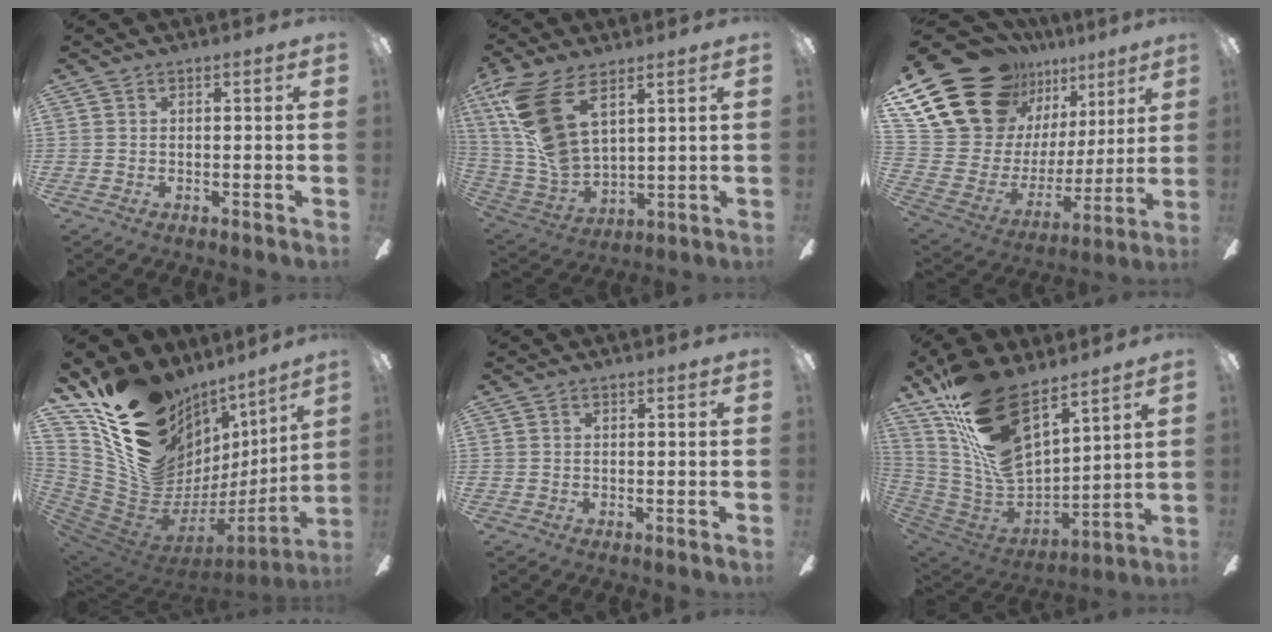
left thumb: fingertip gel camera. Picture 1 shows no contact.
{"total": 18.0, "force": [8.7, 8.3, 13.4], "torque": [-0.305, -0.034, 0.158]}
{"total": 24.2, "force": [15.6, 14.5, 11.5], "torque": [-0.231, -0.113, 0.306]}
{"total": 20.3, "force": [11.6, 13.9, 9.1], "torque": [-0.123, -0.116, 0.254]}
{"total": 0.0}
{"total": 21.7, "force": [13.5, 9.9, 13.7], "torque": [-0.270, -0.089, 0.247]}